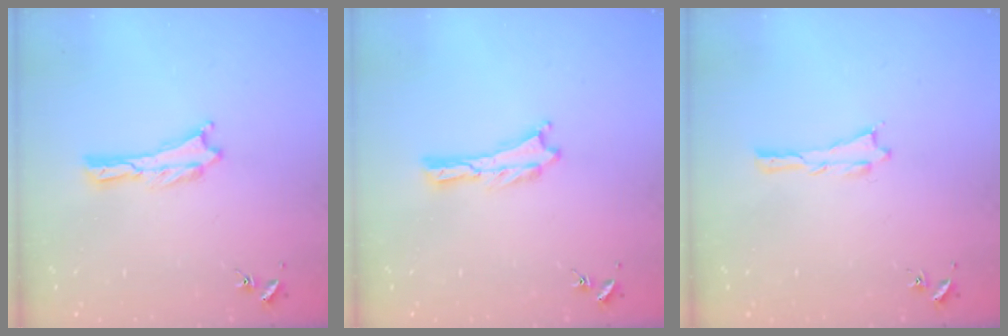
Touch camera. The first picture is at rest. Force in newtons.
{"total": 0.0}
{"total": 0.0}